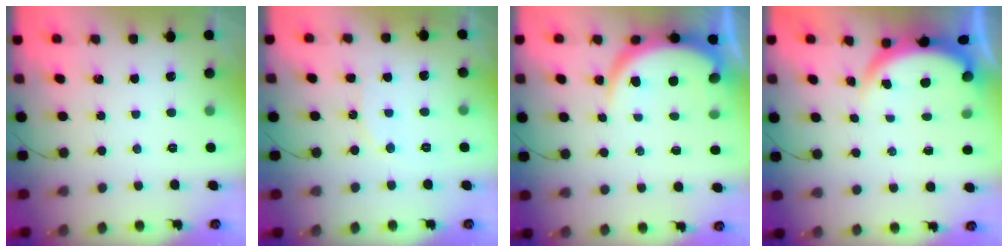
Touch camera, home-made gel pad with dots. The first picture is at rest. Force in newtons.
{"total": 7.8, "press": 7.7, "slide": 0.7}
{"total": 7.7, "press": 7.7, "slide": 0.6}
{"total": 3.9, "press": 3.9, "slide": 0.1}